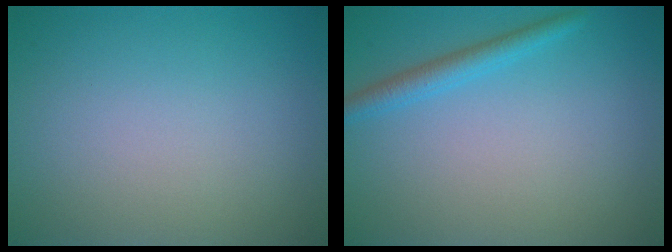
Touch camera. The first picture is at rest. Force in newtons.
{"total": 2.1, "press": 2.0, "slide": 0.2}